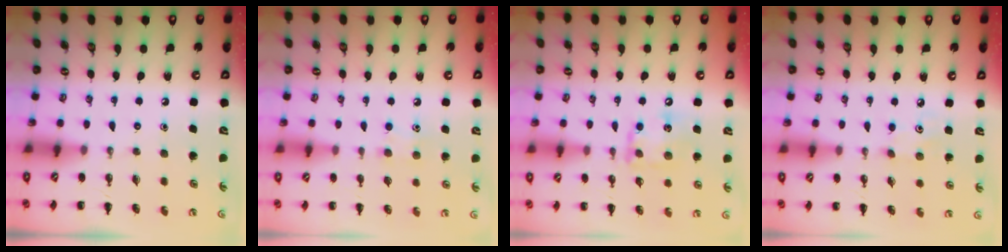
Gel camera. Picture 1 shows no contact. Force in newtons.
{"total": 6.0, "press": 5.7, "slide": 1.8}
{"total": 10.5, "press": 10.5, "slide": 0.9}
{"total": 2.9, "press": 2.8, "slide": 0.8}